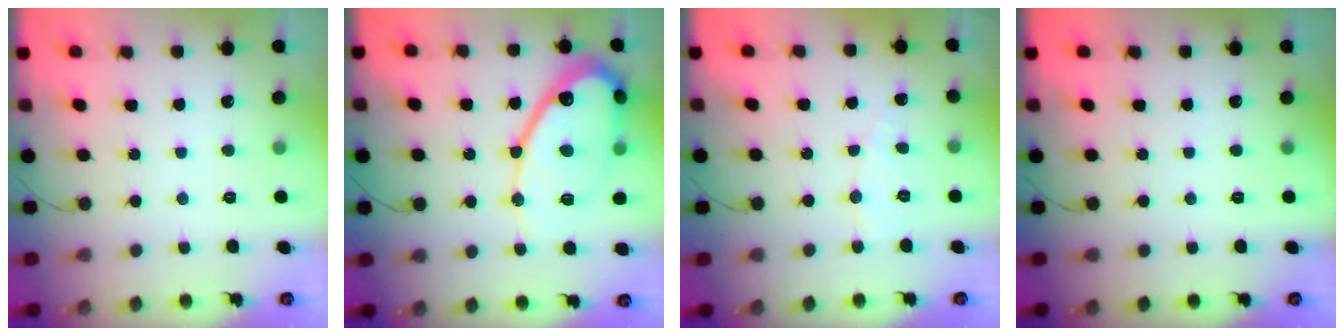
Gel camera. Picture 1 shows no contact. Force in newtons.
{"total": 16.3, "press": 16.1, "slide": 2.0}
{"total": 3.9, "press": 3.9, "slide": 0.3}
{"total": 0.0}